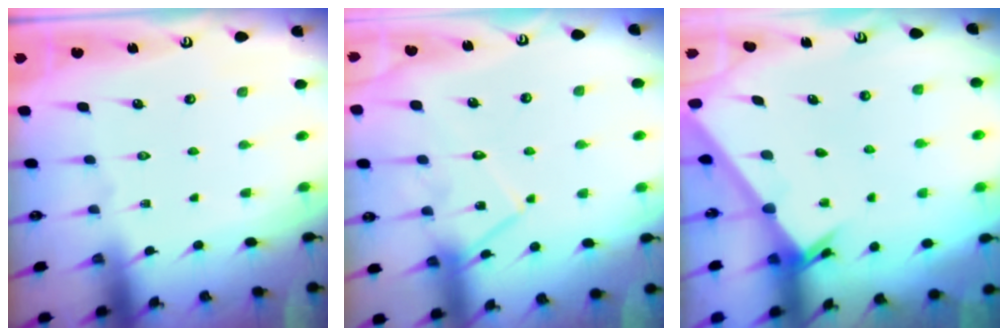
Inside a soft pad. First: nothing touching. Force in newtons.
{"total": 14.2, "press": 14.1, "slide": 1.2}
{"total": 2.4, "press": 2.4, "slide": 0.2}